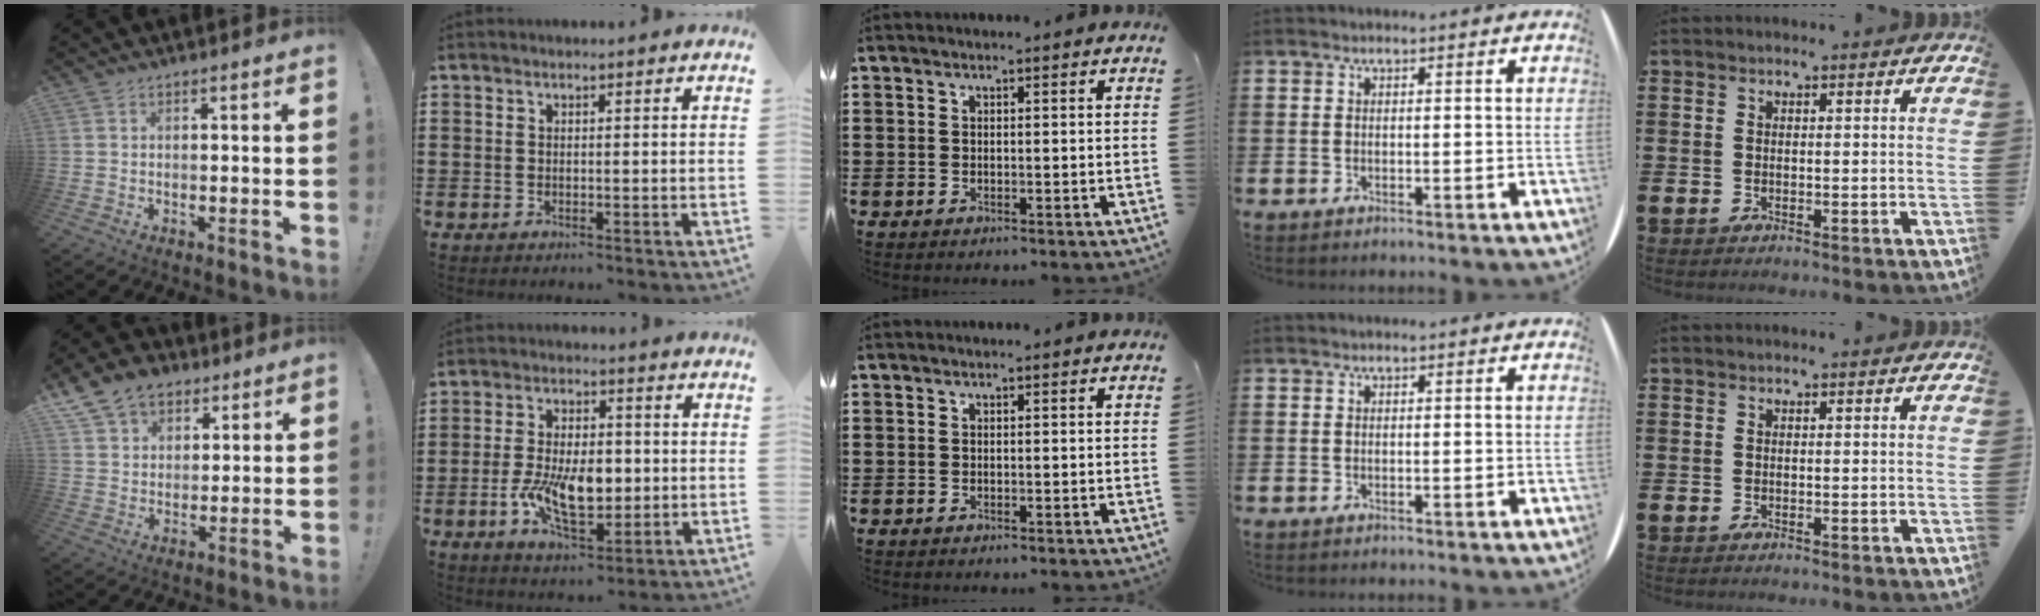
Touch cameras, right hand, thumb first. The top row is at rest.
{"thumb": {"total": 11.6, "force": [7.1, 8.3, 3.9], "torque": [-0.071, -0.035, 0.140]}, "index": {"total": 9.8, "force": [-1.4, 5.1, 8.2], "torque": [-0.159, -0.003, -0.032]}}